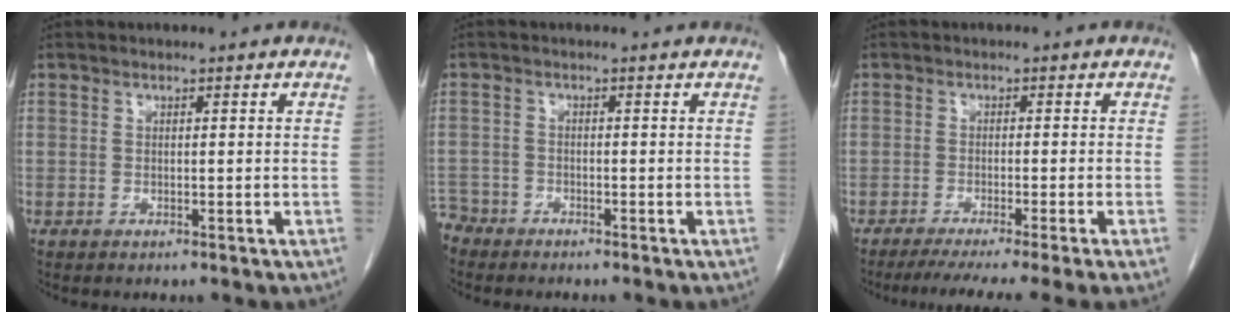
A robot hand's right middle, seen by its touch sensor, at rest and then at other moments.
{"total": 3.4, "force": [-3.1, 1.5, 0.0], "torque": [0.009, -0.002, -0.059]}
{"total": 11.1, "force": [-8.9, -1.5, 6.4], "torque": [-0.078, -0.028, -0.130]}